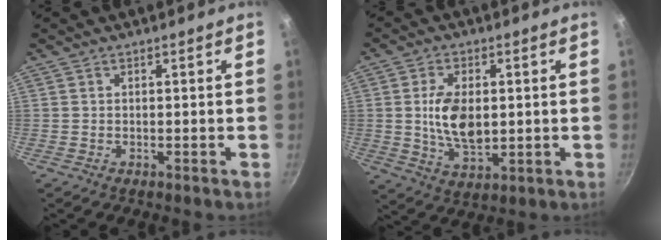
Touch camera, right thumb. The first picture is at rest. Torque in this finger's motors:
{"motor_torque": [1.61, 1.28, 1.11, -0.38, 0.12]}